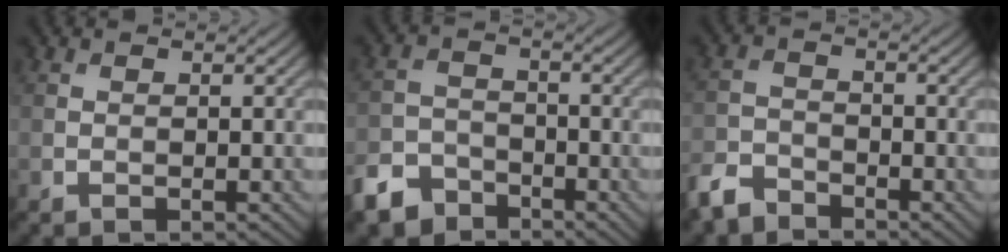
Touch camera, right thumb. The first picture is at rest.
{"total": 6.0, "force": [-4.5, 3.5, 1.8], "torque": [-0.042, -0.005, -0.098]}
{"total": 4.6, "force": [-4.0, 1.9, 1.4], "torque": [-0.032, -0.008, -0.092]}